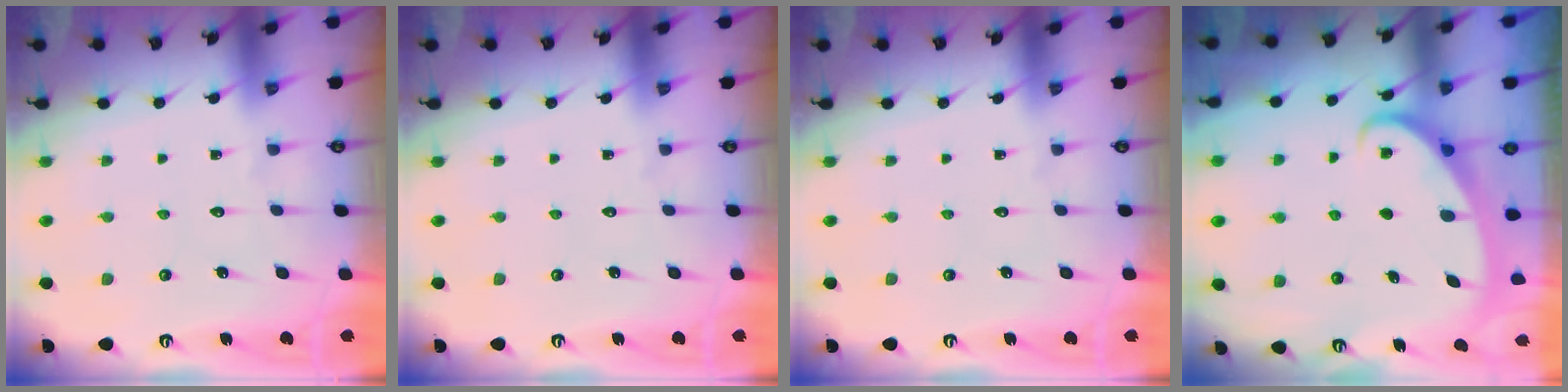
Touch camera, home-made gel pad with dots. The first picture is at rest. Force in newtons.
{"total": 0.0}
{"total": 0.0}
{"total": 2.6, "press": 2.6, "slide": 0.3}